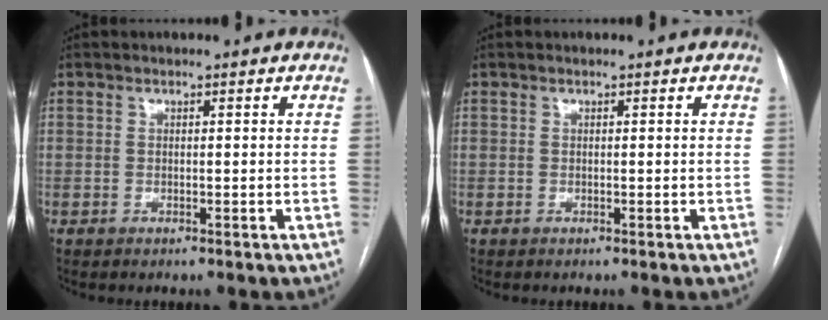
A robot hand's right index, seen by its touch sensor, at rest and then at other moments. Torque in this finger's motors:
{"motor_torque": [0.16, 0.16, 0.01, 0.00]}